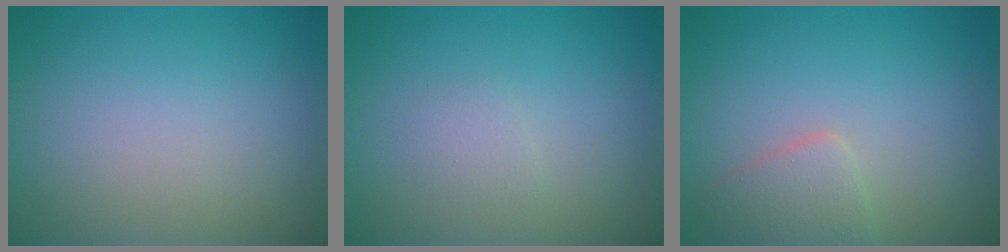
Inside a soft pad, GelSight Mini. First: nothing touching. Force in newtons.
{"total": 0.9, "press": 0.9, "slide": 0.1}
{"total": 2.2, "press": 2.2, "slide": 0.1}